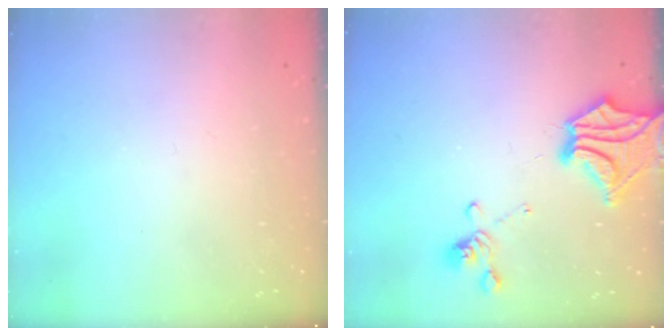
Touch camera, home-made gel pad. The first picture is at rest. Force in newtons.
{"total": 4.6, "press": 3.6, "slide": 2.9}